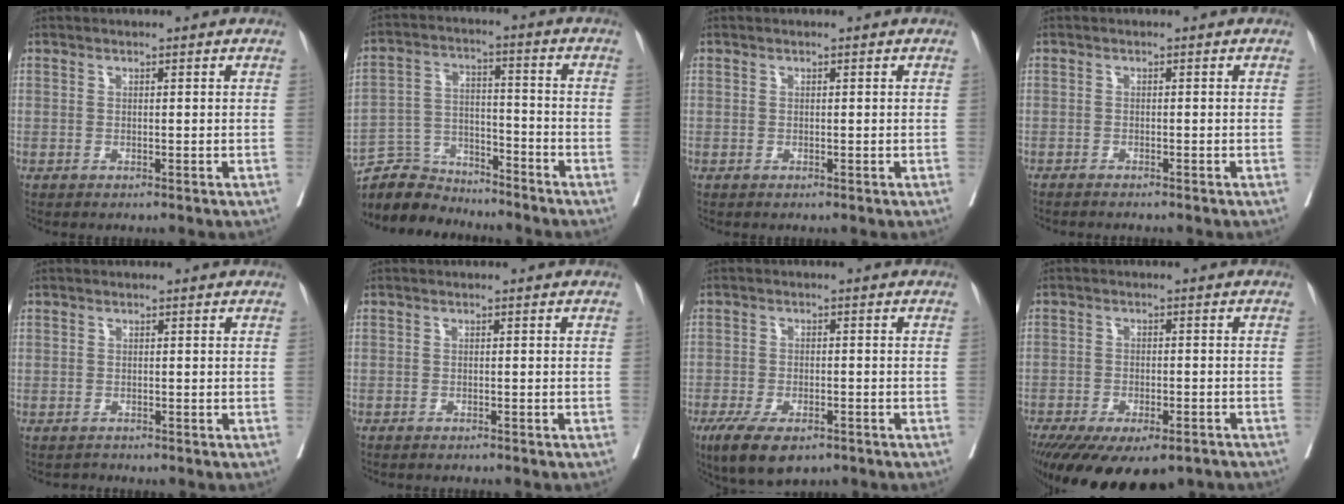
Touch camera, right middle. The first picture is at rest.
{"total": 9.1, "force": [-8.7, 2.7, -0.1], "torque": [-0.001, 0.023, -0.161]}
{"total": 0.0}
{"total": 1.9, "force": [-1.7, 0.0, 0.7], "torque": [-0.012, -0.002, -0.024]}
{"total": 0.8, "force": [-0.4, 0.5, -0.4], "torque": [0.006, 0.001, -0.014]}
{"total": 1.2, "force": [-1.2, 0.1, 0.3], "torque": [-0.009, -0.002, -0.019]}
{"total": 8.0, "force": [-5.3, 3.2, 5.1], "torque": [-0.088, -0.013, -0.086]}
{"total": 17.1, "force": [-12.1, 6.8, 10.0], "torque": [-0.193, -0.036, -0.169]}